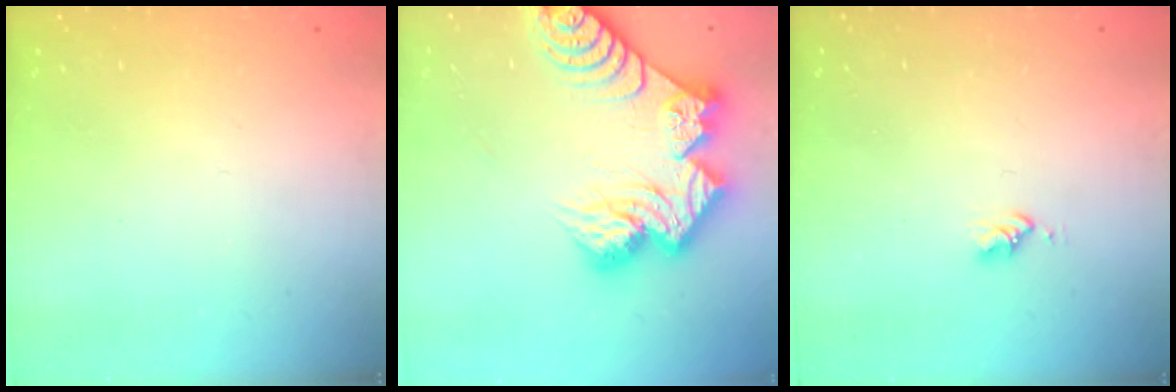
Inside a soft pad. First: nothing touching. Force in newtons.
{"total": 19.0, "press": 18.9, "slide": 1.9}
{"total": 2.6, "press": 2.6, "slide": 0.4}